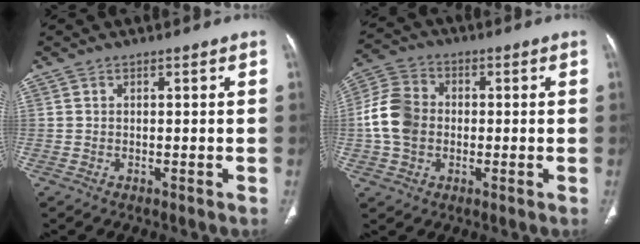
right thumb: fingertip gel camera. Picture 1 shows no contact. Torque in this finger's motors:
{"motor_torque": [0.73, 0.72, 0.11, -0.11, 0.10]}